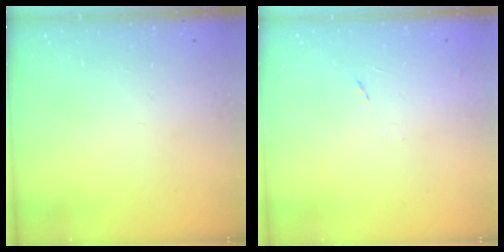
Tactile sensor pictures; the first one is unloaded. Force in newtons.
{"total": 5.3, "press": 5.3, "slide": 0.5}